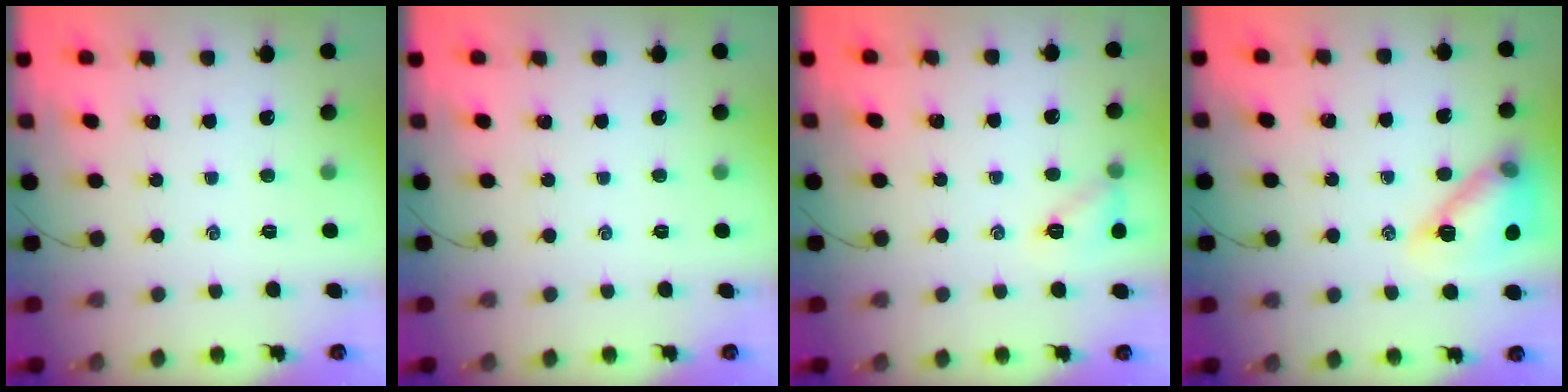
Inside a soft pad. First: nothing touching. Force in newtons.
{"total": 0.0}
{"total": 8.4, "press": 8.3, "slide": 1.5}
{"total": 15.5, "press": 15.4, "slide": 1.8}